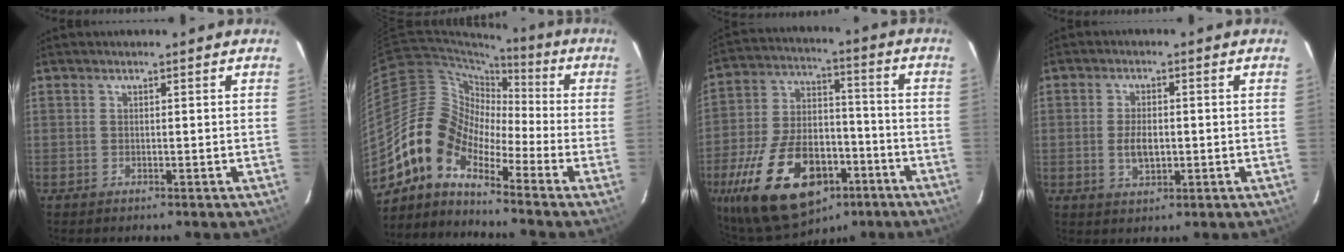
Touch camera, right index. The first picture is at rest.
{"total": 10.6, "force": [-7.2, 5.5, 5.5], "torque": [-0.091, 0.026, -0.161]}
{"total": 24.2, "force": [-12.8, 13.3, 15.7], "torque": [-0.323, -0.003, -0.195]}
{"total": 4.7, "force": [-0.6, 2.6, 3.9], "torque": [-0.076, -0.003, -0.008]}